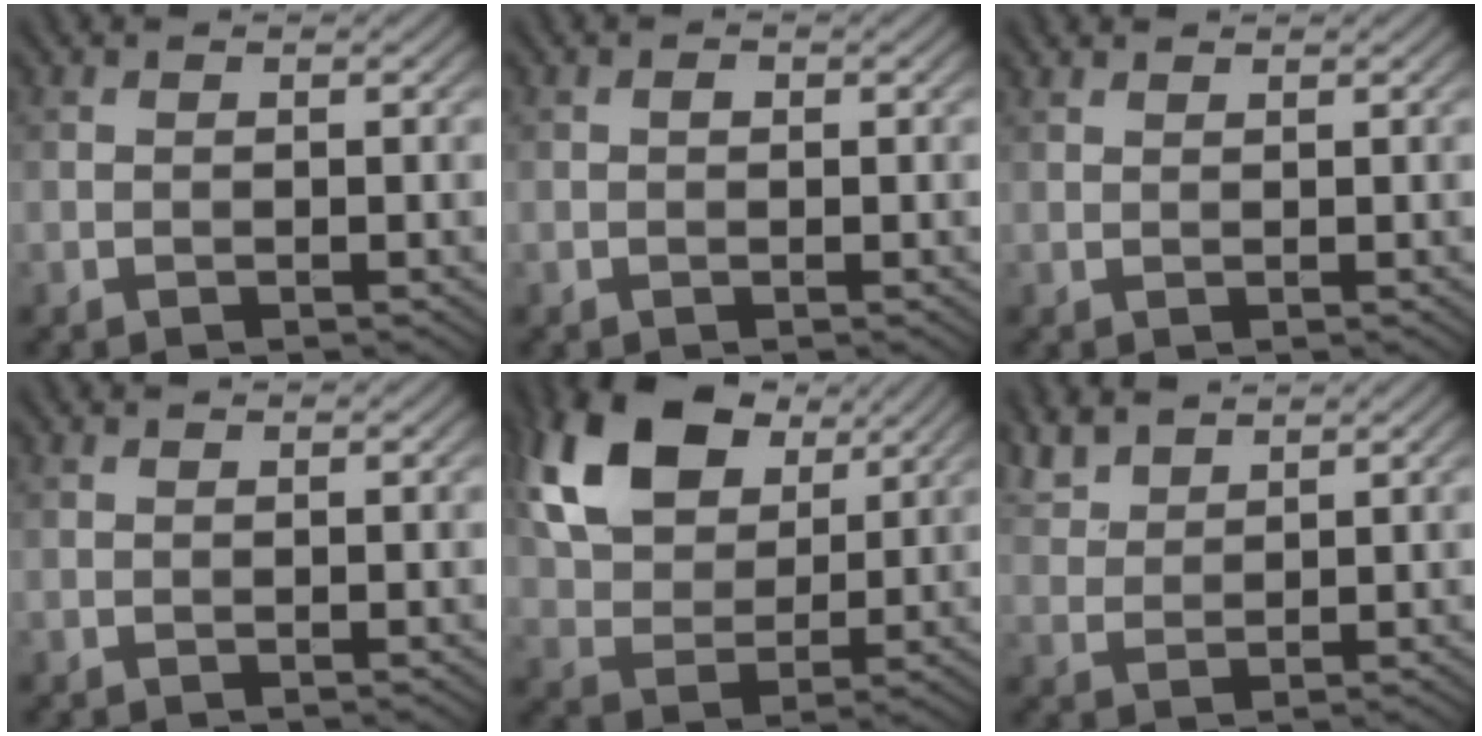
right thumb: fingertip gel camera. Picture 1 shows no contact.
{"total": 0.6, "force": [0.1, 0.5, 0.4], "torque": [-0.004, -0.002, -0.002]}
{"total": 0.9, "force": [0.8, 0.1, 0.2], "torque": [-0.007, 0.003, 0.021]}
{"total": 0.0}
{"total": 15.6, "force": [7.9, 9.7, 9.3], "torque": [-0.220, 0.027, 0.135]}
{"total": 4.6, "force": [3.9, 1.6, 1.9], "torque": [-0.055, 0.010, 0.087]}